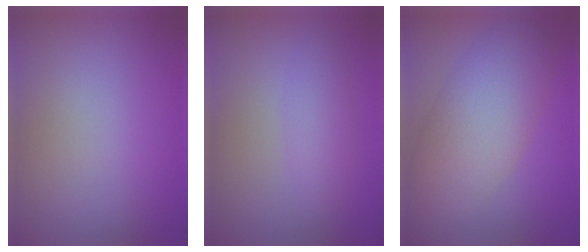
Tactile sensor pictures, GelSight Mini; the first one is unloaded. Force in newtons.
{"total": 1.9, "press": 1.9, "slide": 0.0}
{"total": 7.1, "press": 7.1, "slide": 0.5}